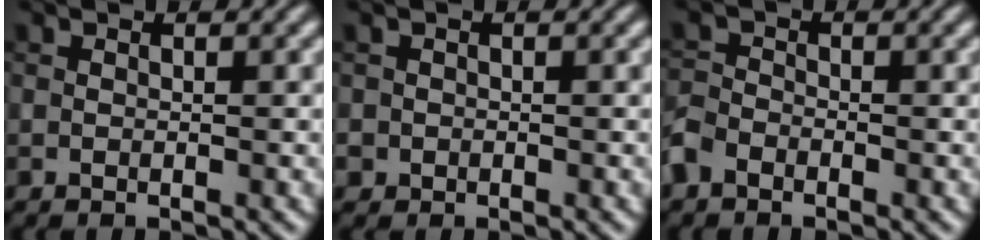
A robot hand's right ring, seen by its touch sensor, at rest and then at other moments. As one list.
[{"total": 0.8, "force": [-0.2, 0.8, -0.1], "torque": [0.011, -0.004, -0.004]}, {"total": 2.1, "force": [-1.6, 1.3, 0.7], "torque": [-0.016, 0.003, -0.042]}]